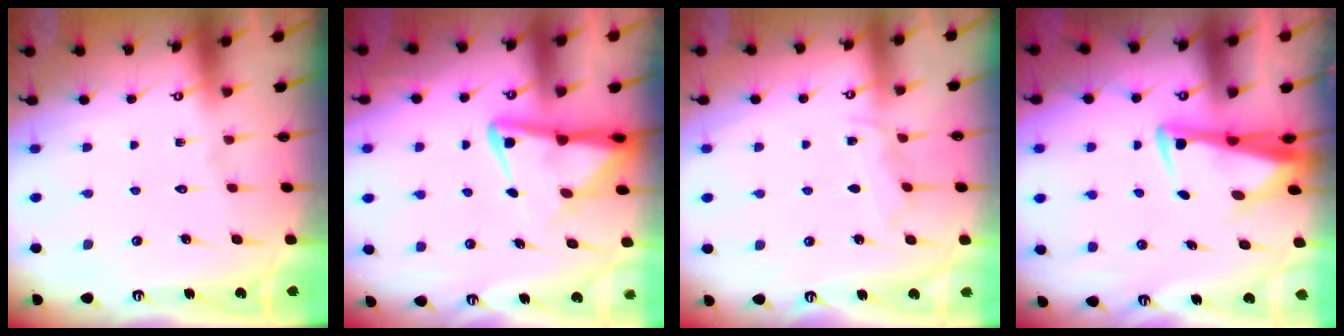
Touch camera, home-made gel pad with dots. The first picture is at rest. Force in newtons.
{"total": 6.8, "press": 6.7, "slide": 0.8}
{"total": 4.6, "press": 4.5, "slide": 0.6}
{"total": 4.0, "press": 3.8, "slide": 1.1}